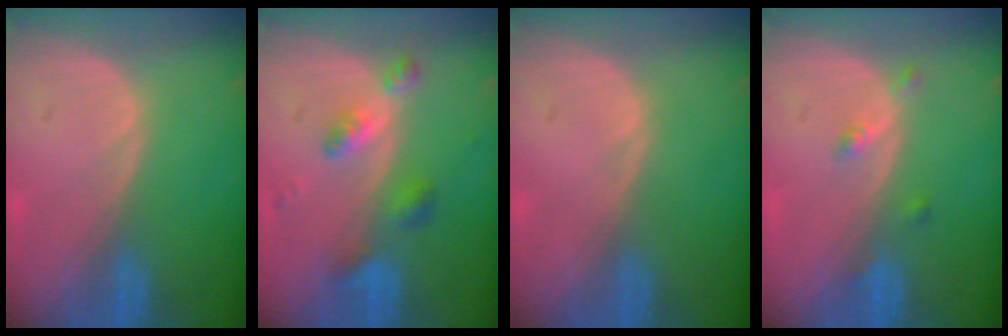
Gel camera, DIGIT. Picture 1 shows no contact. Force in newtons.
{"total": 5.5, "press": 4.8, "slide": 2.7}
{"total": 0.0}
{"total": 2.2, "press": 1.8, "slide": 1.3}